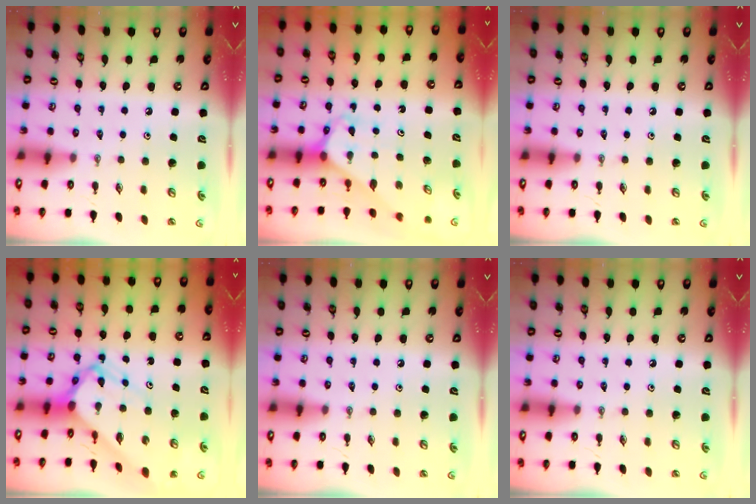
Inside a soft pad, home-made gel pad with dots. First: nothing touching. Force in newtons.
{"total": 3.1, "press": 3.1, "slide": 0.2}
{"total": 0.0}
{"total": 7.5, "press": 7.4, "slide": 0.6}
{"total": 0.0}
{"total": 0.0}